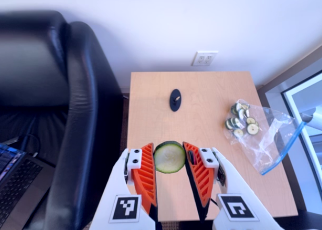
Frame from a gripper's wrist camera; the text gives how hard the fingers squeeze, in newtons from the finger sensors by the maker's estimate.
{"total": 8.9, "left": 9.3, "right": 8.5}